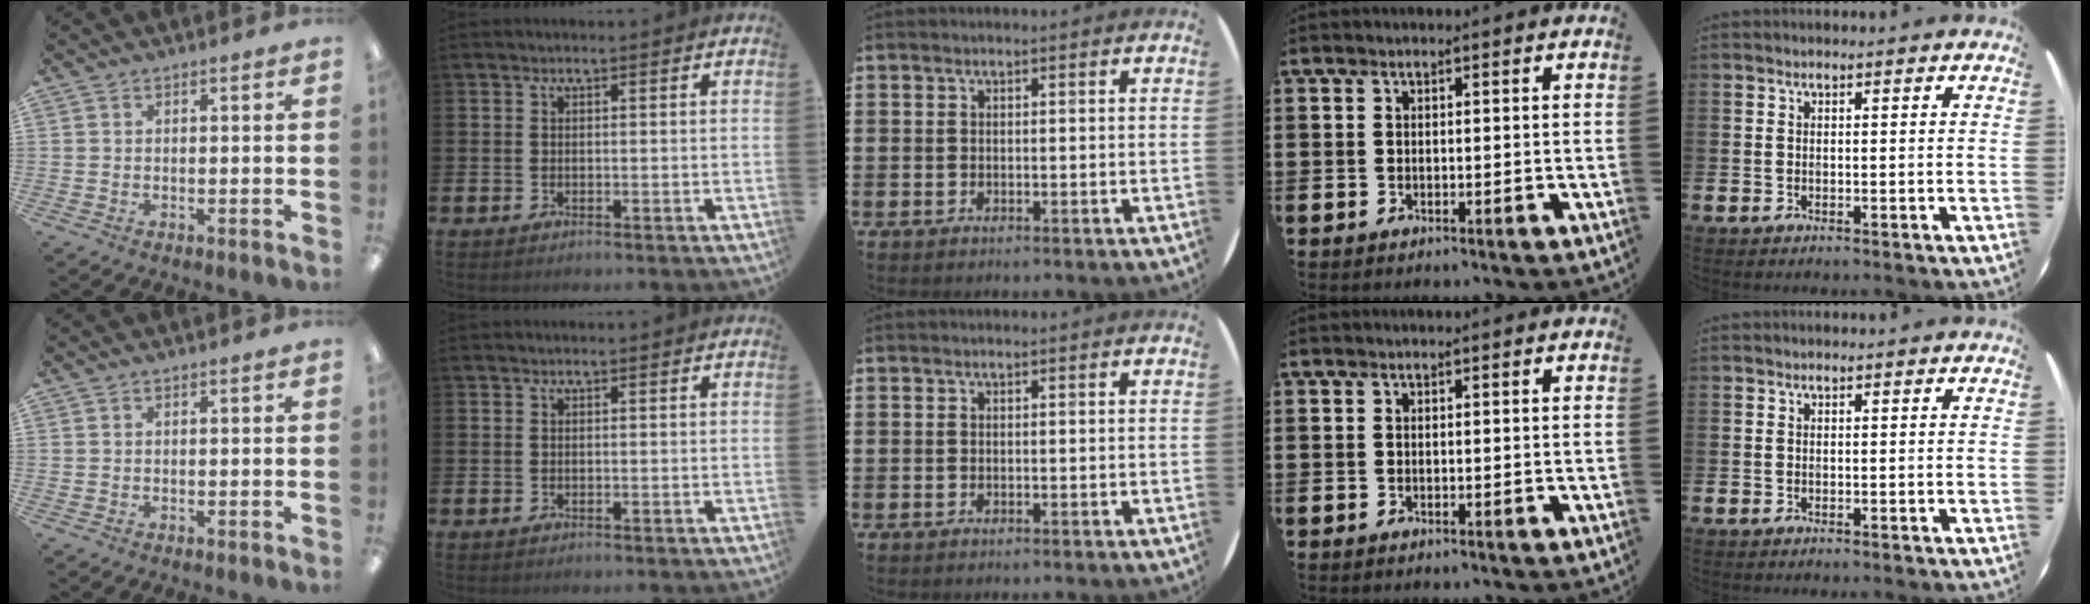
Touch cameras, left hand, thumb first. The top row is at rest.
{}